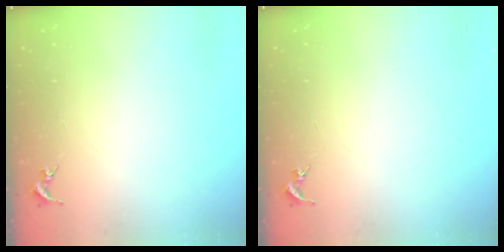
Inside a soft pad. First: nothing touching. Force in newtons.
{"total": 0.0}